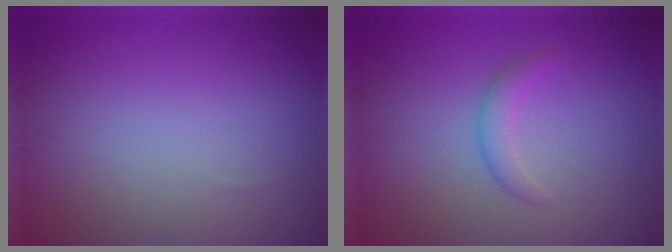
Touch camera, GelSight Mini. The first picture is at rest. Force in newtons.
{"total": 1.7, "press": 1.7, "slide": 0.2}